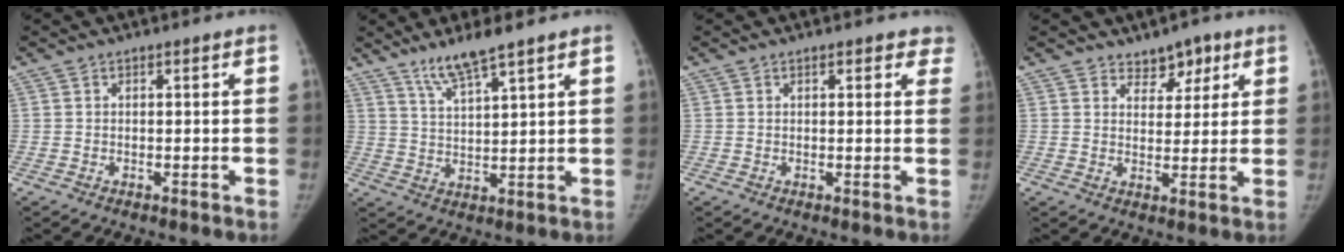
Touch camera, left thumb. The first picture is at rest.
{"total": 7.0, "force": [5.3, 0.4, 4.5], "torque": [-0.090, -0.032, 0.109]}
{"total": 3.9, "force": [3.0, 1.8, 1.8], "torque": [0.015, -0.005, 0.025]}
{"total": 4.9, "force": [3.3, 3.0, 1.9], "torque": [0.005, -0.020, 0.051]}